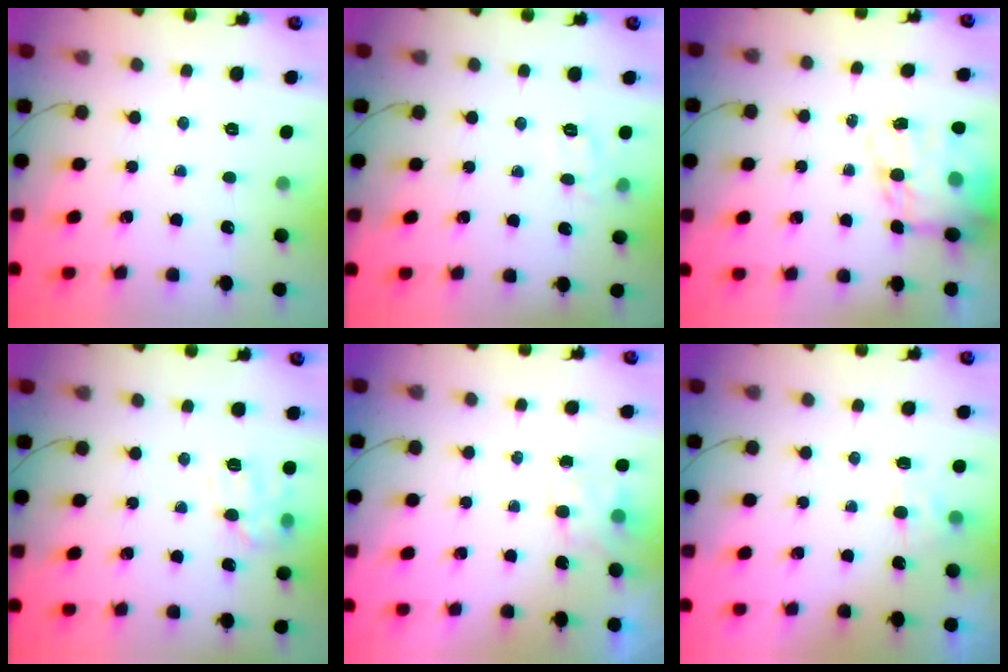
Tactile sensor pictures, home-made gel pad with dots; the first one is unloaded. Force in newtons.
{"total": 7.3, "press": 7.2, "slide": 1.0}
{"total": 15.3, "press": 14.8, "slide": 3.9}
{"total": 12.0, "press": 12.0, "slide": 0.3}
{"total": 4.1, "press": 4.0, "slide": 0.6}
{"total": 5.5, "press": 5.3, "slide": 1.5}